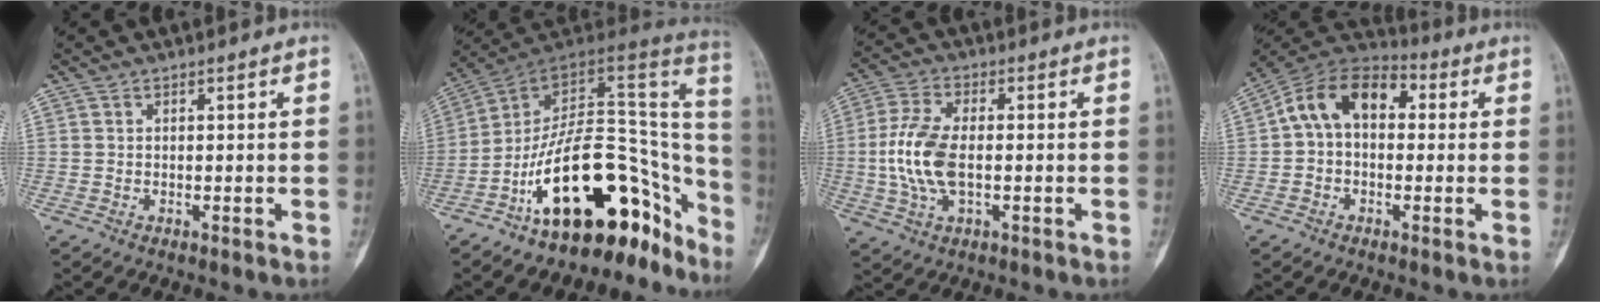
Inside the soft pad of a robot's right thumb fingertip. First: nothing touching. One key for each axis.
{"total": 24.4, "fx": -14.6, "fy": 12.1, "fz": 15.3, "tx": -0.109, "ty": 0.137, "tz": -0.218}
{"total": 10.7, "fx": -0.8, "fy": 5.4, "fz": 9.2, "tx": -0.205, "ty": 0.008, "tz": -0.017}
{"total": 12.6, "fx": 1.6, "fy": 8.4, "fz": 9.2, "tx": -0.137, "ty": 0.042, "tz": 0.010}